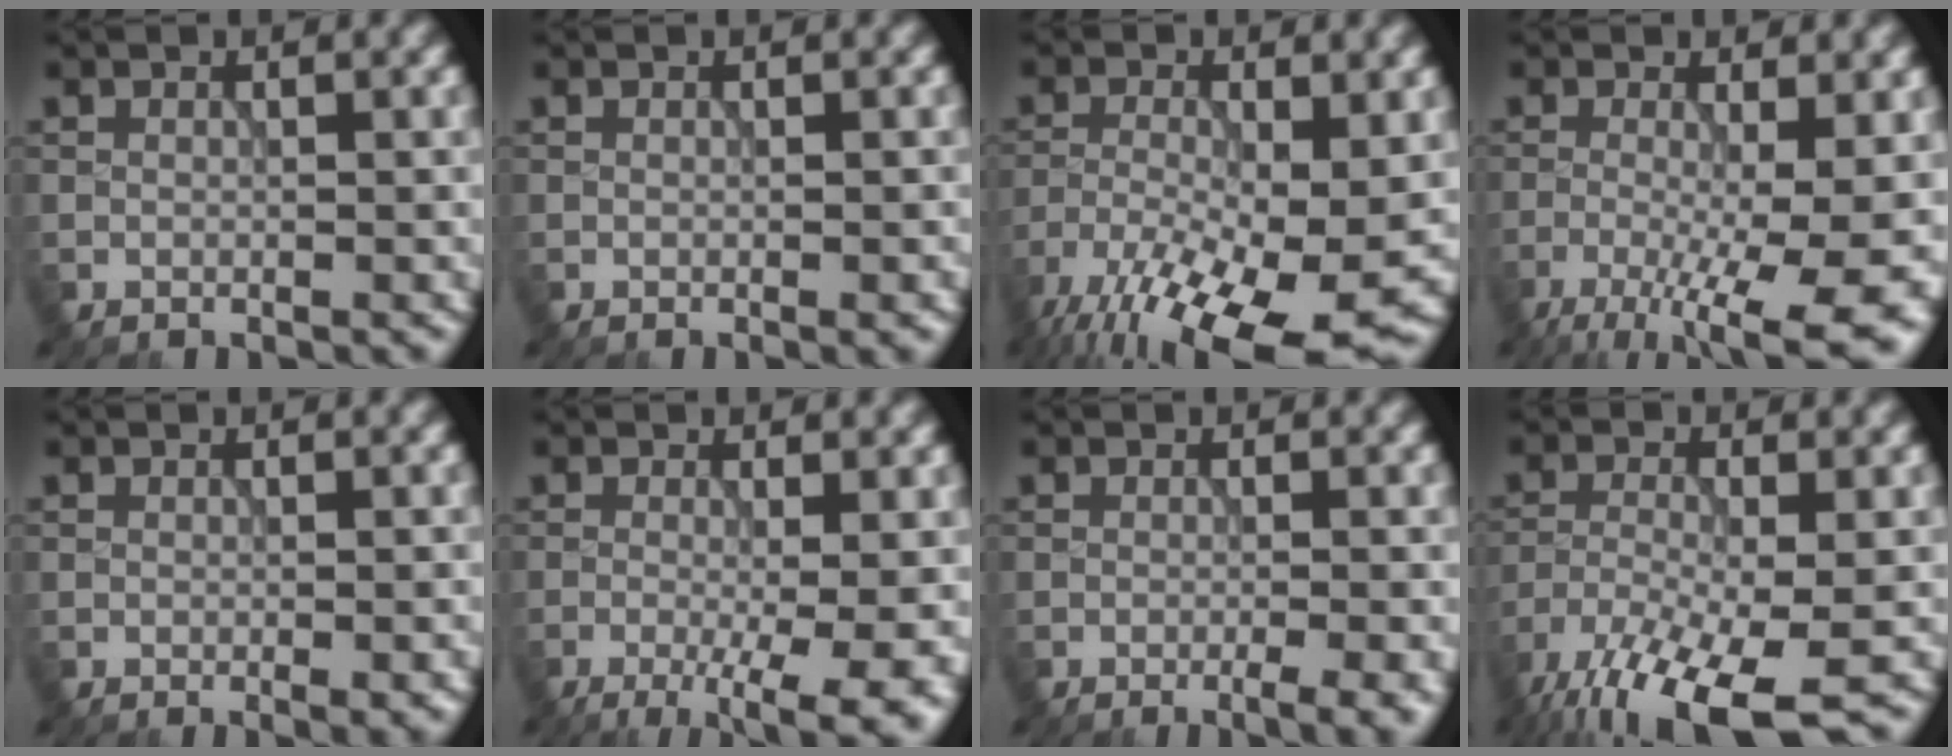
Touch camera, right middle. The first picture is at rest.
{"total": 0.7, "force": [-0.3, 0.1, 0.7], "torque": [-0.007, -0.001, -0.005]}
{"total": 14.2, "force": [-7.9, 4.8, 10.8], "torque": [-0.199, -0.025, -0.132]}
{"total": 11.1, "force": [-3.9, 3.8, 9.7], "torque": [-0.159, -0.021, -0.053]}
{"total": 1.5, "force": [-0.5, 0.2, 1.4], "torque": [-0.015, -0.004, -0.006]}
{"total": 8.0, "force": [-2.7, 2.6, 7.1], "torque": [-0.087, -0.011, -0.029]}
{"total": 3.2, "force": [-1.2, 0.9, 2.8], "torque": [-0.029, -0.003, -0.016]}
{"total": 11.1, "force": [-7.8, 2.9, 7.3], "torque": [-0.150, -0.033, -0.137]}